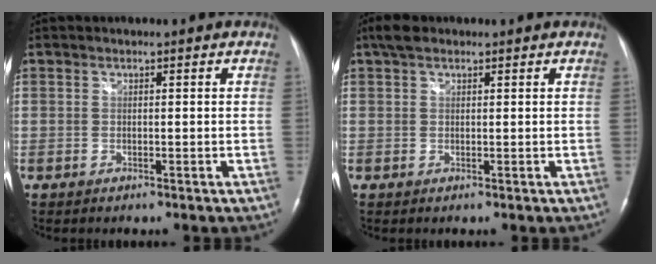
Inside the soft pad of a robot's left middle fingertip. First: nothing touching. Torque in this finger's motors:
{"motor_torque": [0.27, -0.23, -0.11, 0.03]}